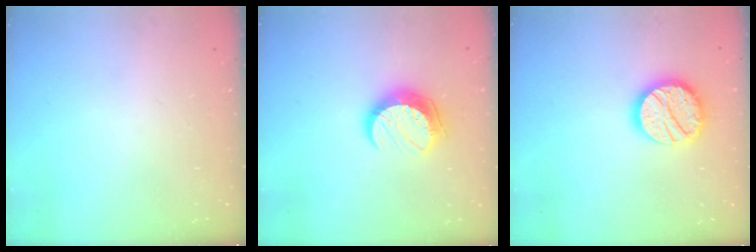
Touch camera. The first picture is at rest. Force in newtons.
{"total": 12.2, "press": 12.2, "slide": 0.7}
{"total": 16.5, "press": 16.5, "slide": 1.4}